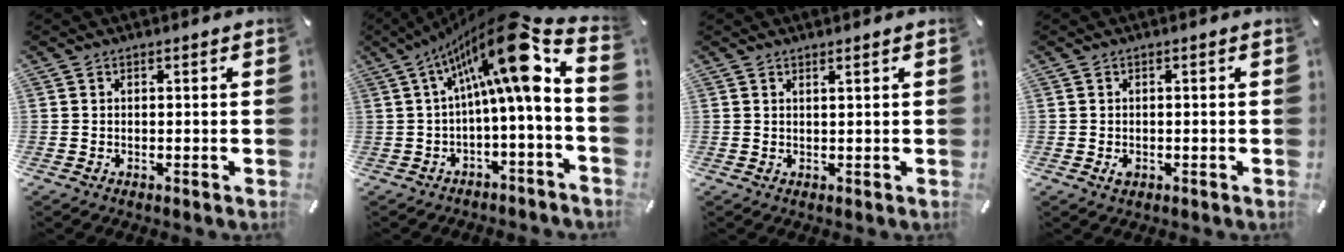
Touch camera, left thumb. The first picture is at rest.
{"total": 18.7, "force": [6.6, 3.4, 17.2], "torque": [-0.277, -0.055, 0.100]}
{"total": 1.0, "force": [0.8, -0.1, 0.6], "torque": [-0.011, -0.003, 0.014]}
{"total": 1.7, "force": [-0.5, 1.2, 1.1], "torque": [-0.021, 0.002, -0.009]}